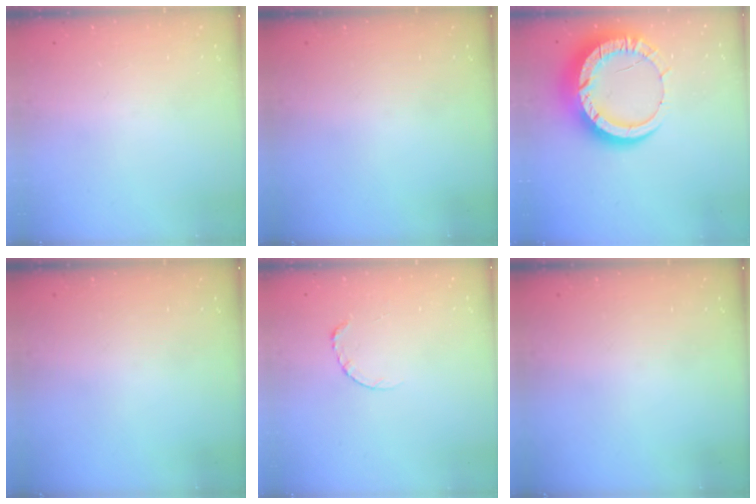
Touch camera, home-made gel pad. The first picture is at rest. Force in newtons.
{"total": 0.0}
{"total": 16.0, "press": 15.9, "slide": 1.7}
{"total": 0.0}
{"total": 3.4, "press": 3.4, "slide": 0.4}
{"total": 0.0}